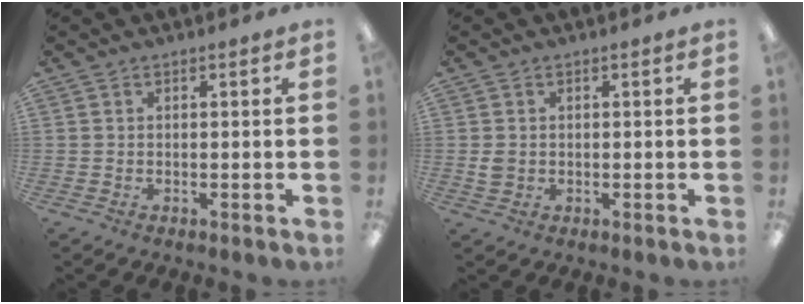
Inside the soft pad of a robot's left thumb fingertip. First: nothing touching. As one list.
[{"total": 2.2, "force": [0.1, 1.8, 1.3], "torque": [-0.016, 0.001, 0.001]}]